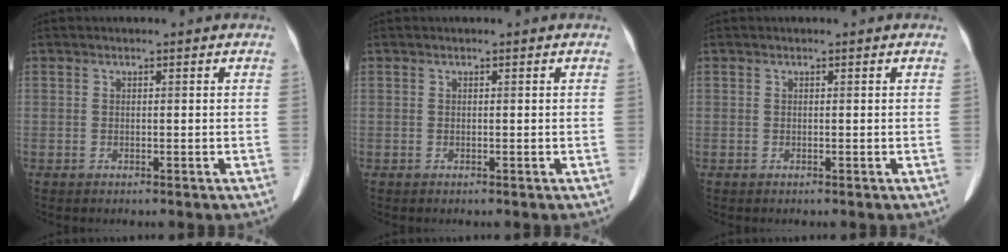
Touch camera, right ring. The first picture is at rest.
{"total": 0.0}
{"total": 0.0}